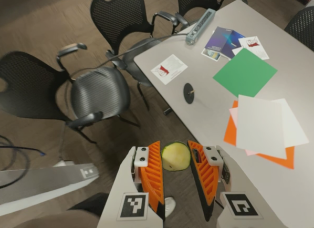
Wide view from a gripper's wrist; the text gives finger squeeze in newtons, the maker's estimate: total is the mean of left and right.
{"total": 8.1, "left": 8.3, "right": 8.0}